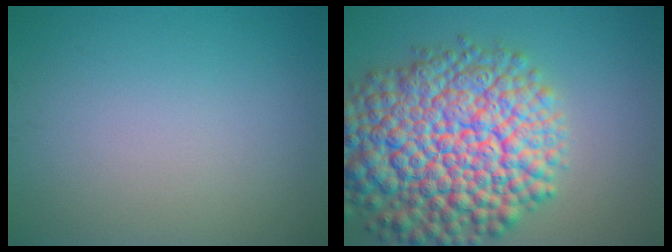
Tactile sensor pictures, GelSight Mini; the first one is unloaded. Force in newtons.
{"total": 14.4, "press": 14.4, "slide": 0.7}